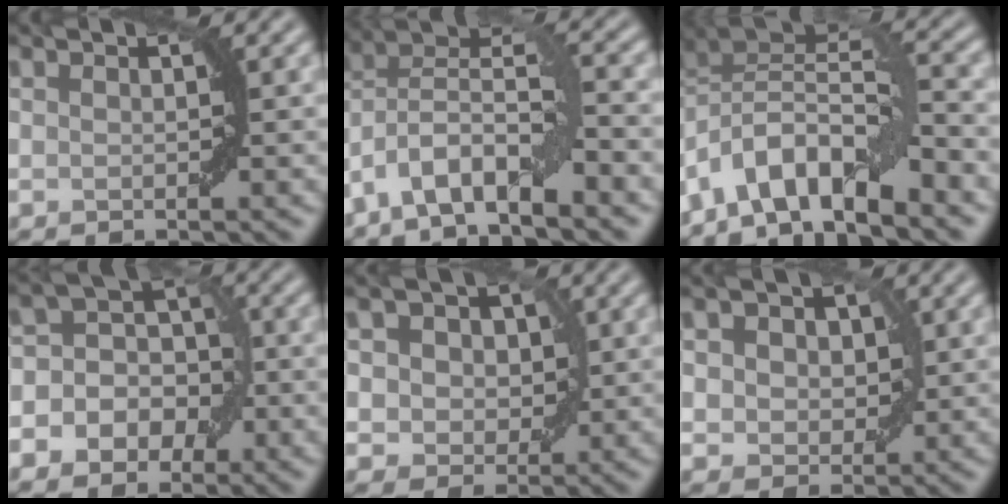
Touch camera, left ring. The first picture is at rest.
{"total": 6.8, "force": [-4.1, 2.0, 5.0], "torque": [-0.084, 0.012, -0.087]}
{"total": 6.9, "force": [-4.0, 2.8, 4.9], "torque": [-0.063, 0.011, -0.081]}
{"total": 7.8, "force": [-1.7, 6.8, 3.5], "torque": [-0.038, 0.039, -0.062]}
{"total": 6.5, "force": [2.3, 5.1, 3.4], "torque": [-0.041, 0.019, 0.014]}
{"total": 5.7, "force": [1.9, 4.3, 3.3], "torque": [-0.044, 0.021, 0.008]}